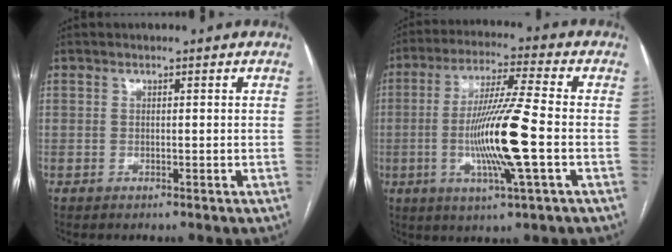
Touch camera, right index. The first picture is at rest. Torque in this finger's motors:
{"motor_torque": [1.22, 0.26, 0.60, 0.21]}